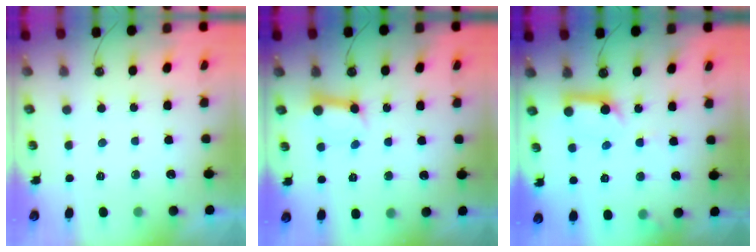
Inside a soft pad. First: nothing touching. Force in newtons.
{"total": 8.2, "press": 8.1, "slide": 0.9}
{"total": 11.6, "press": 11.5, "slide": 1.4}